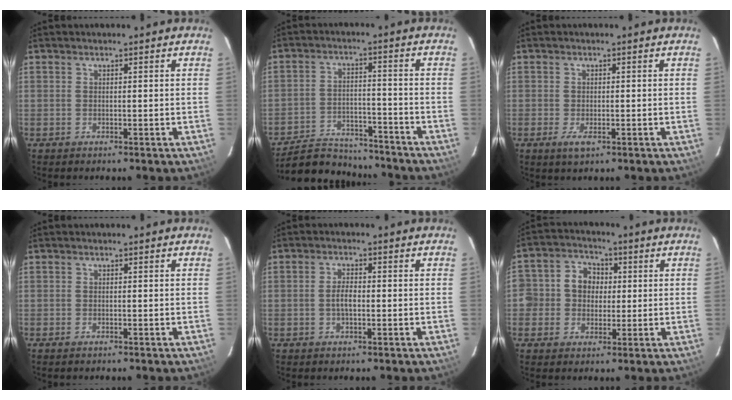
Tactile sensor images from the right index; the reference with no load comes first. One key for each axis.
{"total": 15.1, "fx": -13.6, "fy": 4.7, "fz": 4.5, "tx": -0.115, "ty": 0.008, "tz": -0.202}
{"total": 2.6, "fx": -1.1, "fy": 1.3, "fz": 1.9, "tx": -0.035, "ty": -0.007, "tz": -0.017}
{"total": 0.7, "fx": -0.5, "fy": 0.3, "fz": 0.4, "tx": -0.009, "ty": -0.001, "tz": -0.011}
{"total": 2.8, "fx": -0.5, "fy": 1.1, "fz": 2.5, "tx": -0.048, "ty": 0.004, "tz": -0.009}
{"total": 8.1, "fx": -0.3, "fy": 7.6, "fz": 2.7, "tx": -0.051, "ty": 0.025, "tz": -0.011}